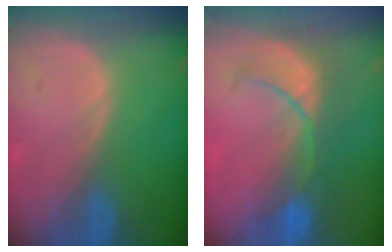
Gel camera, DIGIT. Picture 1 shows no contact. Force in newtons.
{"total": 7.9, "press": 7.7, "slide": 1.5}